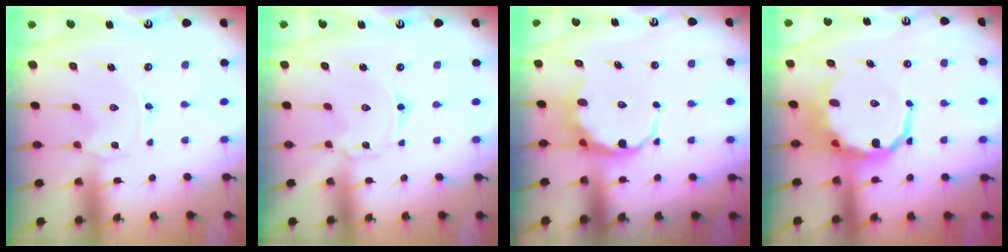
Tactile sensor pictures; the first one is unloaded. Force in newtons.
{"total": 1.7, "press": 1.7, "slide": 0.2}
{"total": 8.9, "press": 8.7, "slide": 2.1}
{"total": 9.3, "press": 9.0, "slide": 2.3}